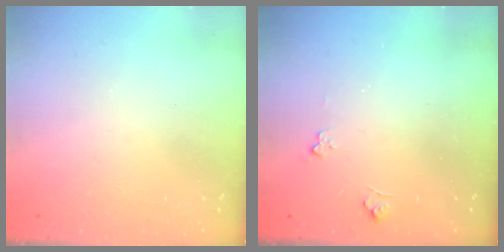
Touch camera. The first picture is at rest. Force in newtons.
{"total": 3.6, "press": 3.6, "slide": 0.4}